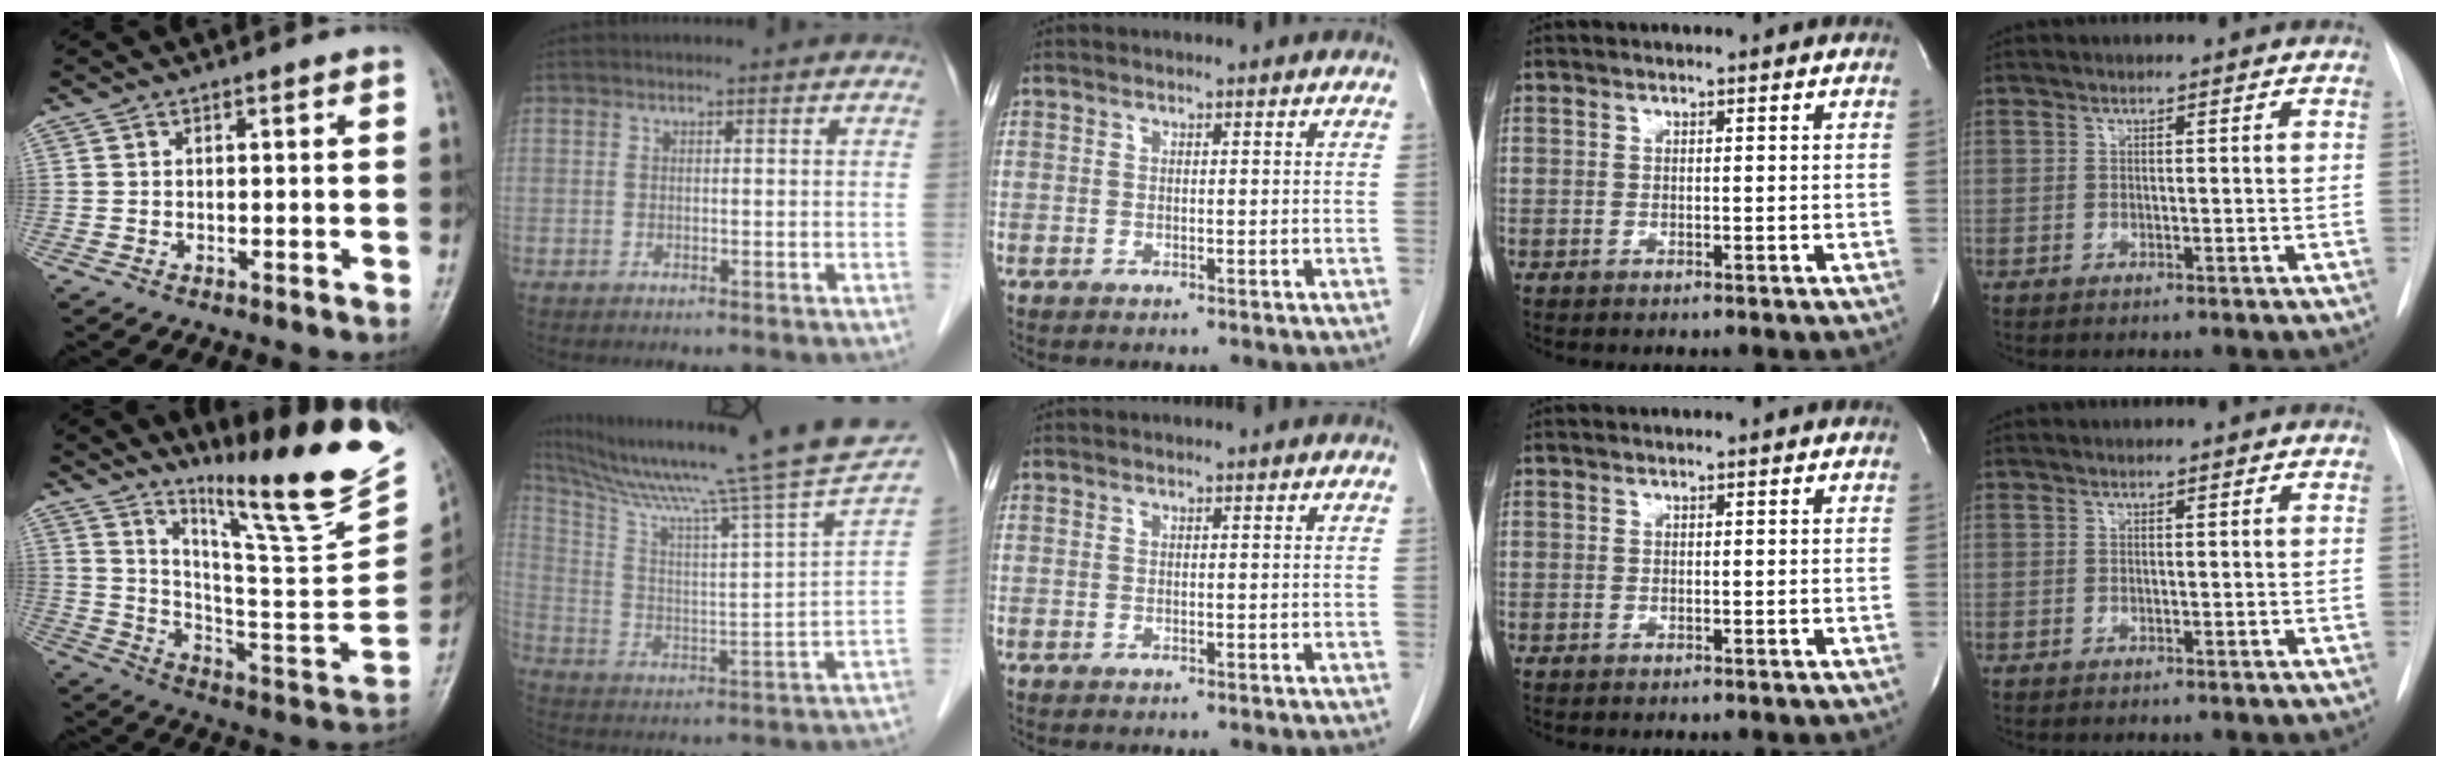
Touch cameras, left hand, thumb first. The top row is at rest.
{"thumb": {"total": 23.1, "force": [18.0, 1.8, 14.3], "torque": [-0.197, -0.134, 0.283]}, "index": {"total": 24.2, "force": [20.9, -2.5, 11.9], "torque": [-0.205, -0.055, 0.303]}}